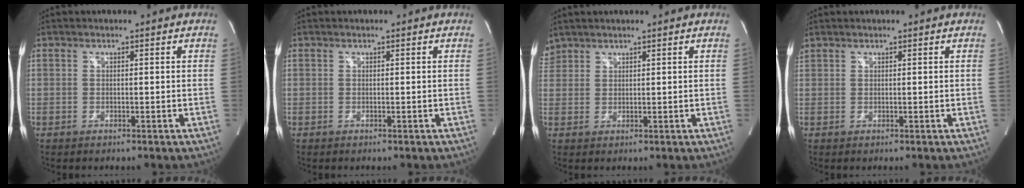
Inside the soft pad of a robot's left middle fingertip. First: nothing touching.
{"total": 0.0}
{"total": 2.5, "force": [2.3, 1.0, 0.0], "torque": [-0.004, 0.016, 0.049]}
{"total": 0.8, "force": [0.8, 0.0, 0.2], "torque": [-0.014, 0.016, 0.021]}